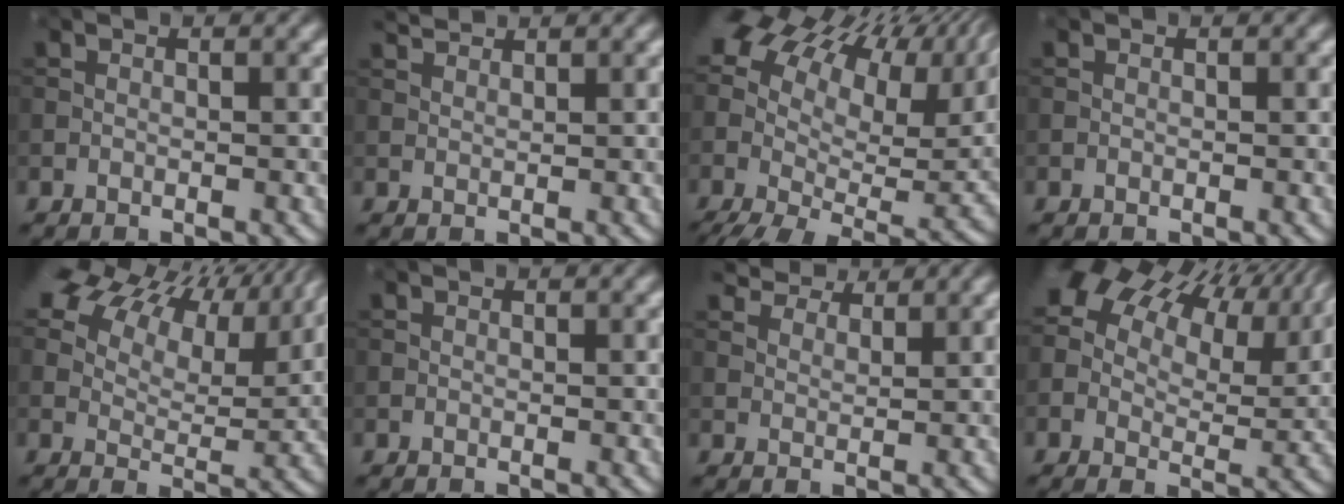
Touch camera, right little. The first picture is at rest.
{"total": 1.3, "force": [1.3, 0.2, 0.4], "torque": [-0.011, 0.004, 0.027]}
{"total": 17.8, "force": [6.4, 9.9, 13.4], "torque": [-0.237, 0.020, 0.115]}
{"total": 0.0}
{"total": 13.4, "force": [9.5, 5.9, 7.4], "torque": [-0.137, 0.017, 0.140]}
{"total": 0.0}
{"total": 4.5, "force": [4.0, 1.4, 1.4], "torque": [-0.035, -0.003, 0.078]}
{"total": 14.5, "force": [8.0, 7.2, 9.7], "torque": [-0.166, 0.018, 0.129]}